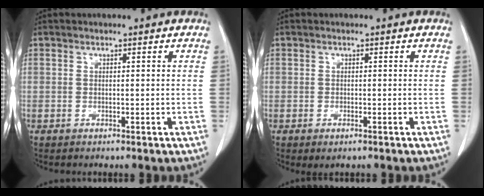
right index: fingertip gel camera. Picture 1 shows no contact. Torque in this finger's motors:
{"motor_torque": [0.24, -0.23, 0.12, 0.01]}